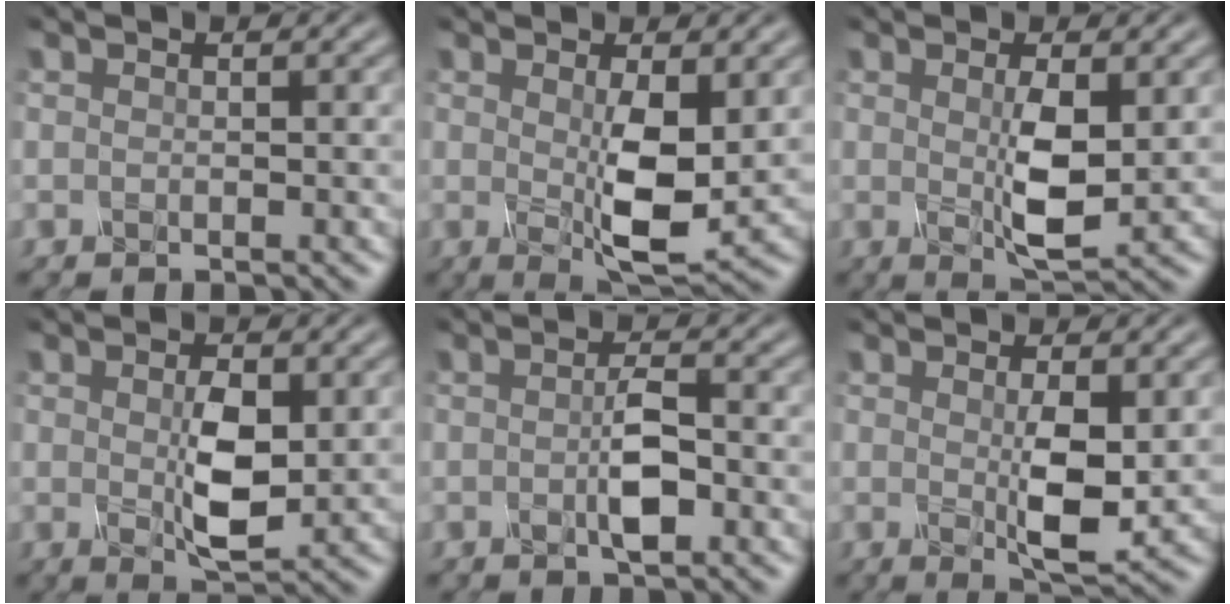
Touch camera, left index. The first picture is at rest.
{"total": 4.7, "force": [0.2, 1.1, 4.6], "torque": [-0.097, -0.014, 0.015]}
{"total": 3.4, "force": [0.3, 0.6, 3.4], "torque": [-0.082, -0.007, 0.014]}
{"total": 3.7, "force": [0.2, 1.3, 3.5], "torque": [-0.082, -0.005, 0.013]}
{"total": 2.2, "force": [-0.4, 0.2, 2.2], "torque": [-0.053, 0.000, -0.002]}
{"total": 3.6, "force": [0.1, 0.7, 3.5], "torque": [-0.080, -0.007, 0.011]}